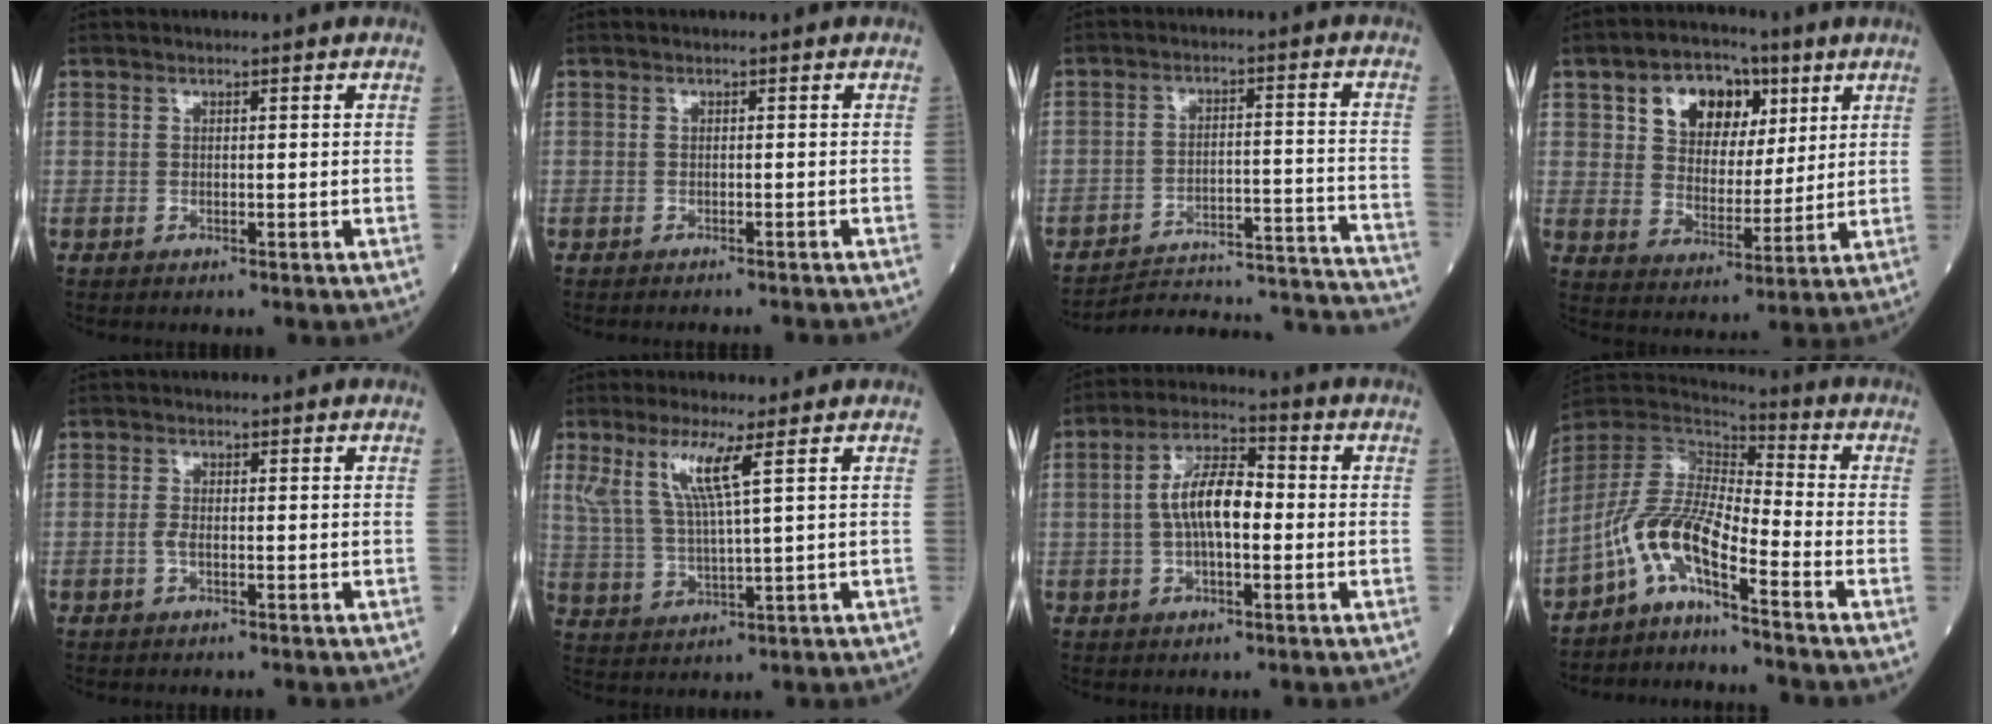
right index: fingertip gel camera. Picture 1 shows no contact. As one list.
[{"total": 4.0, "force": [-3.9, -0.4, 1.0], "torque": [-0.011, -0.013, -0.047]}, {"total": 22.7, "force": [-22.1, 0.8, 4.9], "torque": [-0.027, 0.007, -0.292]}, {"total": 11.0, "force": [5.1, 7.3, 6.4], "torque": [-0.107, 0.028, 0.088]}, {"total": 1.4, "force": [-0.4, 0.5, 1.2], "torque": [-0.026, 0.002, -0.007]}, {"total": 7.3, "force": [3.4, -0.1, 6.5], "torque": [-0.141, 0.002, 0.075]}, {"total": 8.6, "force": [-0.2, 3.1, 8.0], "torque": [-0.158, 0.019, -0.011]}, {"total": 9.0, "force": [-5.7, 1.6, 6.8], "torque": [-0.153, 0.016, -0.116]}]